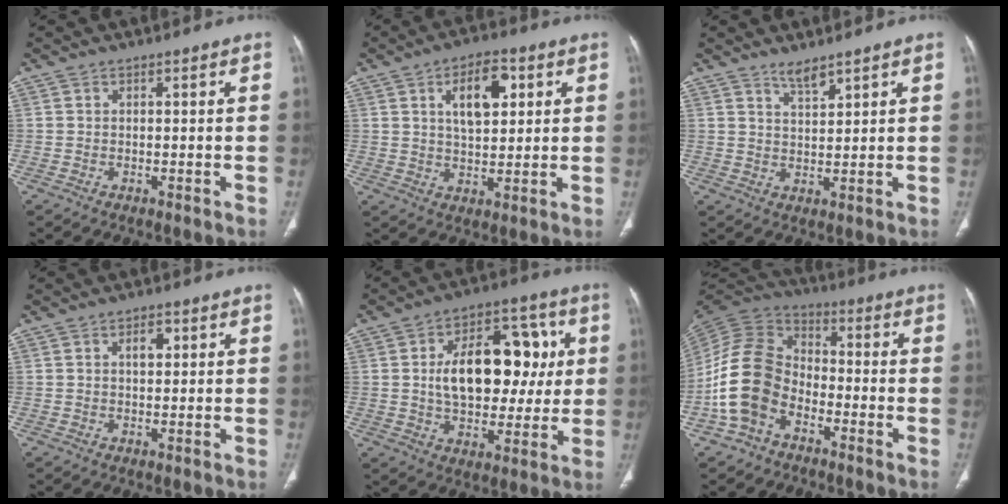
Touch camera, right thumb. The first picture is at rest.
{"total": 9.7, "force": [3.3, 4.9, 7.7], "torque": [-0.095, -0.007, 0.054]}
{"total": 3.0, "force": [2.6, 0.5, 1.4], "torque": [-0.021, -0.024, 0.052]}
{"total": 2.6, "force": [0.8, 1.5, 2.0], "torque": [-0.022, -0.001, 0.012]}
{"total": 19.4, "force": [2.4, 12.0, 15.1], "torque": [-0.186, 0.021, 0.041]}
{"total": 14.4, "force": [-5.5, 10.1, 8.7], "torque": [-0.168, 0.051, -0.118]}